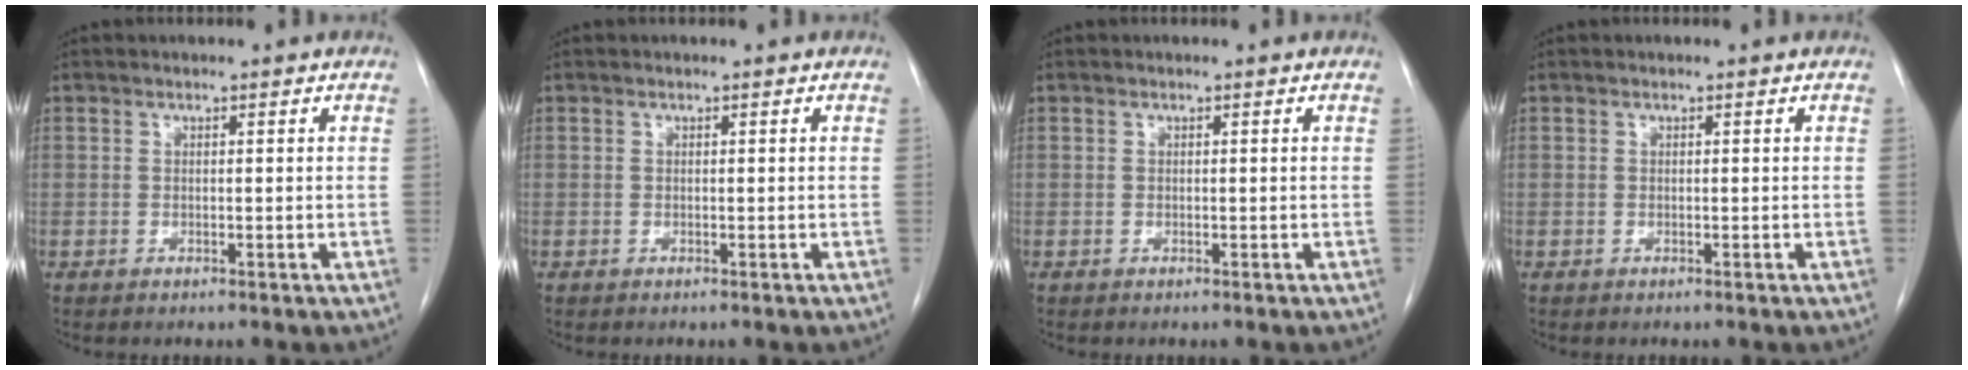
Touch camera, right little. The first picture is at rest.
{"total": 0.0}
{"total": 0.0}
{"total": 0.0}